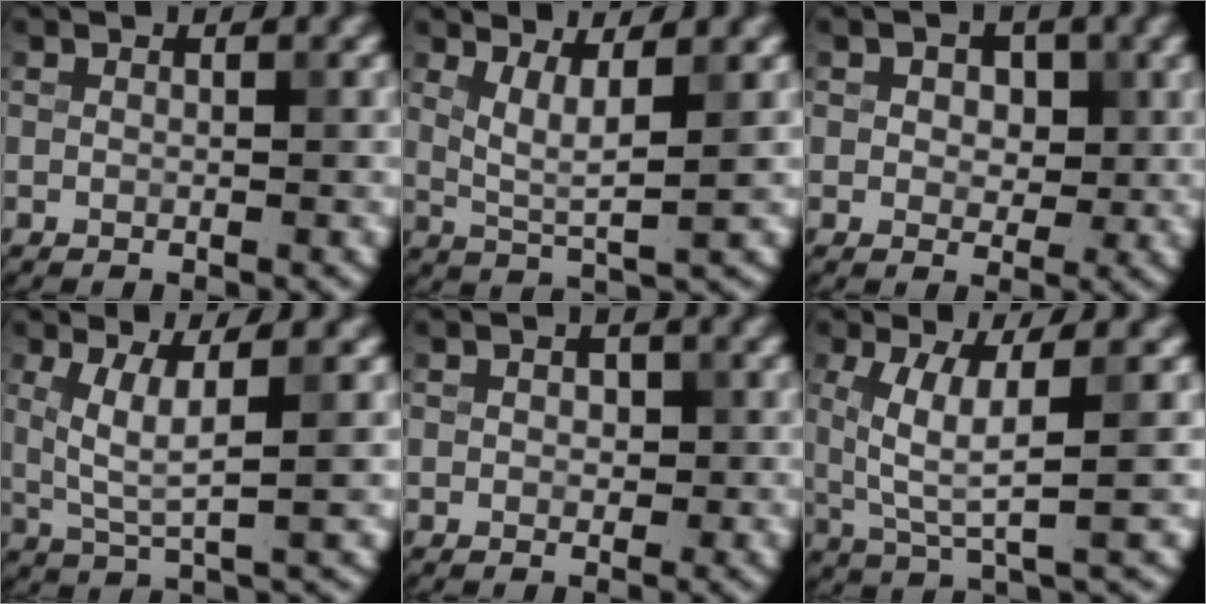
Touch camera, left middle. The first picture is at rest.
{"total": 3.2, "force": [1.2, 0.7, 2.8], "torque": [-0.061, -0.007, 0.029]}
{"total": 2.8, "force": [0.6, 2.0, 1.9], "torque": [-0.025, -0.001, -0.001]}
{"total": 3.9, "force": [0.9, 0.7, 3.7], "torque": [-0.081, -0.004, 0.025]}
{"total": 1.3, "force": [0.1, 0.9, 0.9], "torque": [-0.011, -0.001, -0.001]}
{"total": 5.3, "force": [0.9, 1.1, 5.1], "torque": [-0.111, -0.004, 0.023]}